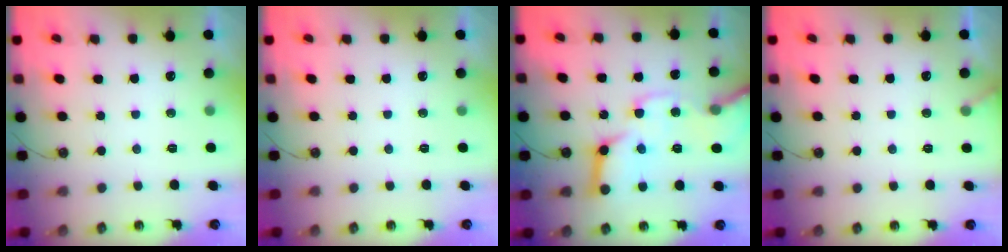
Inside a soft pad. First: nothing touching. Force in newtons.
{"total": 0.0}
{"total": 20.4, "press": 20.2, "slide": 2.7}
{"total": 2.9, "press": 2.9, "slide": 0.2}